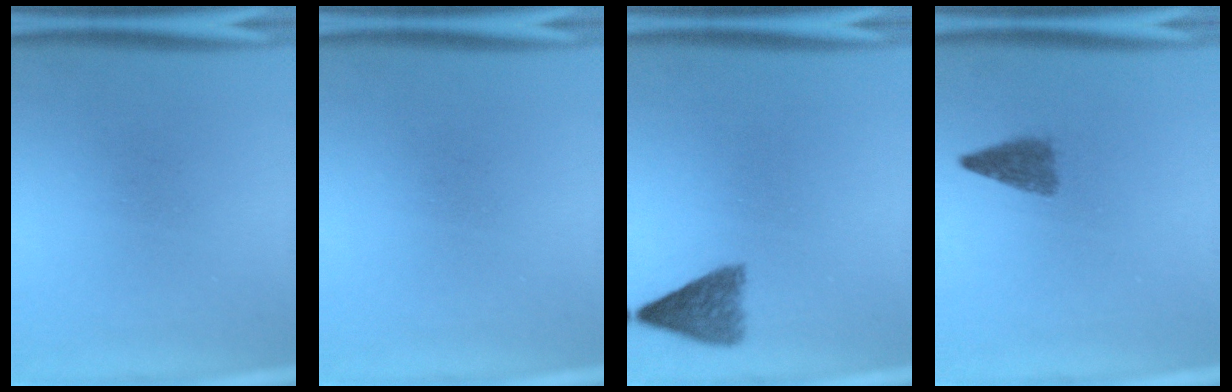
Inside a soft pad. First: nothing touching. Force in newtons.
{"total": 0.0}
{"total": 4.1}
{"total": 2.8}